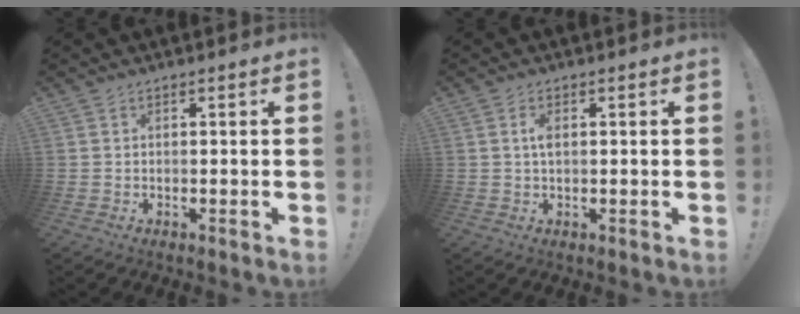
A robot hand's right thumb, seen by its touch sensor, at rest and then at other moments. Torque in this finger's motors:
{"motor_torque": [-0.05, 0.03, 0.39, -0.28, 0.02]}